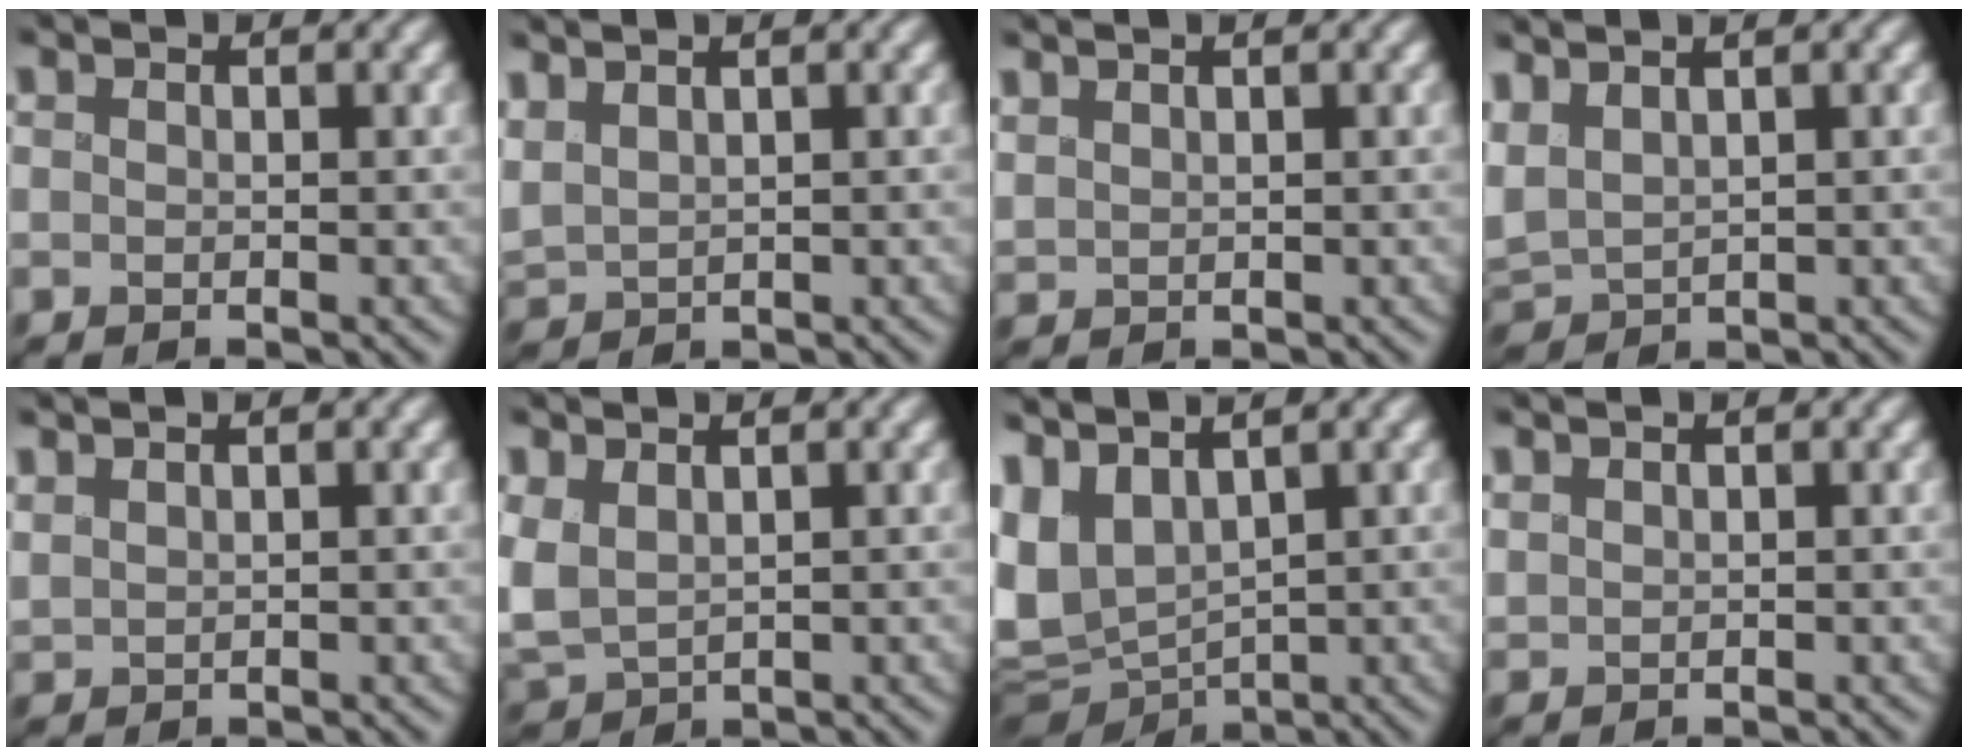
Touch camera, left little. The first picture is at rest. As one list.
[{"total": 2.3, "force": [1.6, 1.0, 1.2], "torque": [-0.041, 0.015, 0.036]}, {"total": 1.2, "force": [1.1, 0.4, 0.4], "torque": [-0.002, 0.003, 0.017]}, {"total": 2.5, "force": [1.4, 1.2, 1.6], "torque": [-0.048, 0.010, 0.037]}, {"total": 1.5, "force": [1.3, 0.5, 0.6], "torque": [-0.006, 0.009, 0.020]}, {"total": 3.1, "force": [0.8, 1.9, 2.3], "torque": [-0.069, -0.001, 0.025]}, {"total": 7.5, "force": [1.7, 4.6, 5.6], "torque": [-0.126, -0.011, 0.051]}, {"total": 0.9, "force": [0.8, 0.2, 0.1], "torque": [0.001, -0.002, 0.016]}]